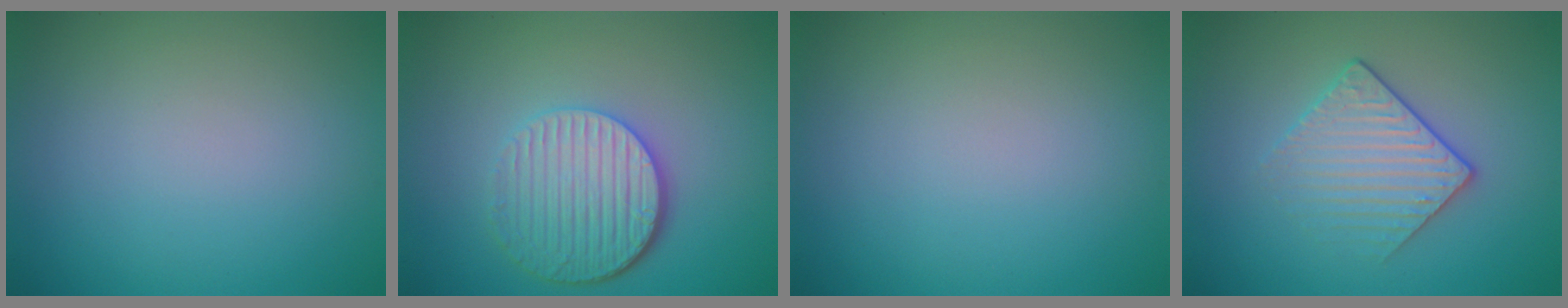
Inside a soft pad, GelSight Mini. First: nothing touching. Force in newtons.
{"total": 5.2, "press": 4.0, "slide": 3.2}
{"total": 0.0}
{"total": 3.1, "press": 2.9, "slide": 1.2}